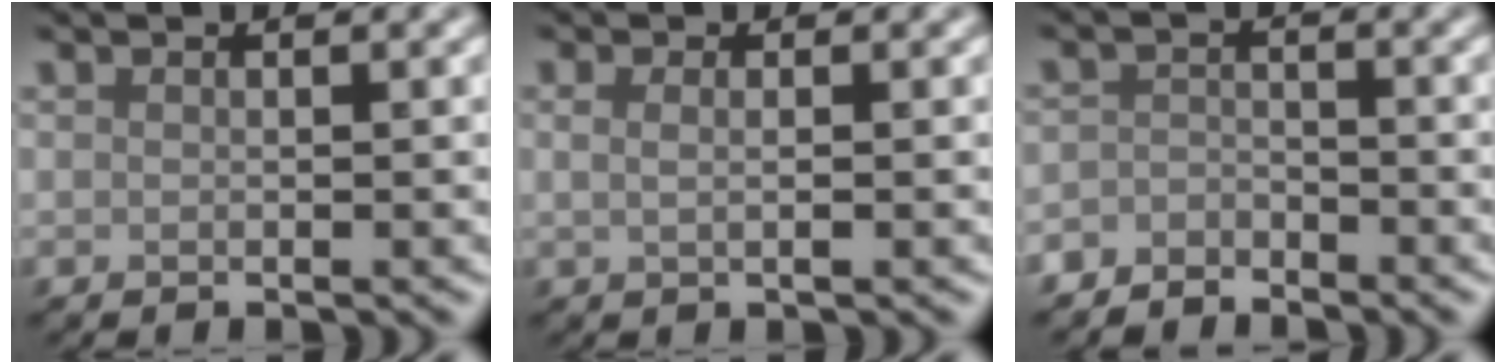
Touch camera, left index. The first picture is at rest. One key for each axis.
{"total": 1.9, "fx": 0.6, "fy": 1.0, "fz": 1.5, "tx": -0.013, "ty": 0.000, "tz": -0.004}
{"total": 2.2, "fx": -2.0, "fy": 0.9, "fz": 0.1, "tx": -0.002, "ty": 0.005, "tz": -0.045}